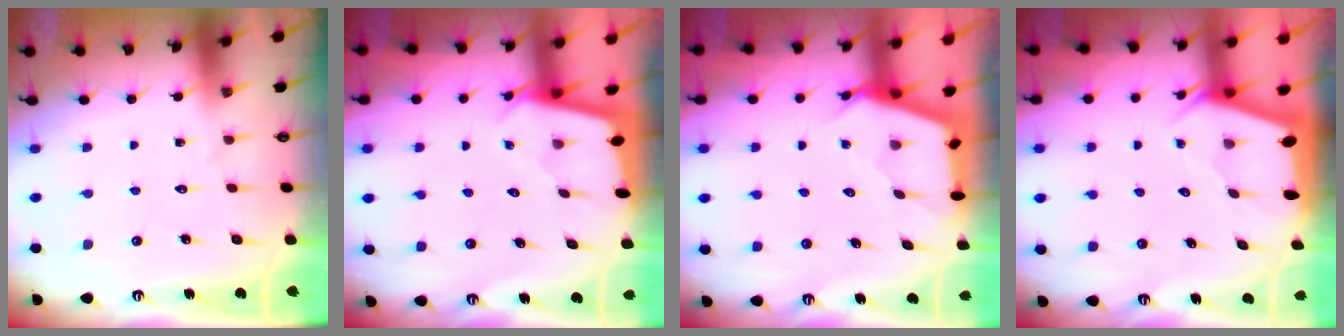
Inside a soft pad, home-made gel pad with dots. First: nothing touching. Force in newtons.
{"total": 1.9, "press": 1.9, "slide": 0.2}
{"total": 2.6, "press": 2.6, "slide": 0.3}
{"total": 2.0, "press": 2.0, "slide": 0.3}